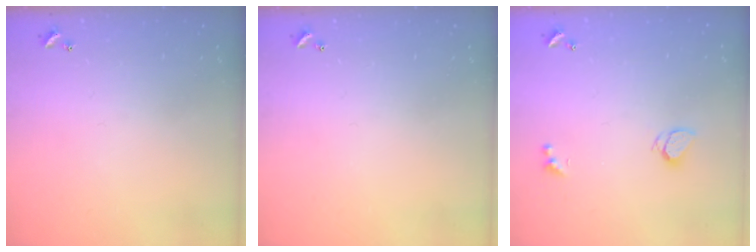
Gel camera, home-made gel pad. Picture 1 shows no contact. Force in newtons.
{"total": 0.0}
{"total": 1.9, "press": 1.8, "slide": 0.4}